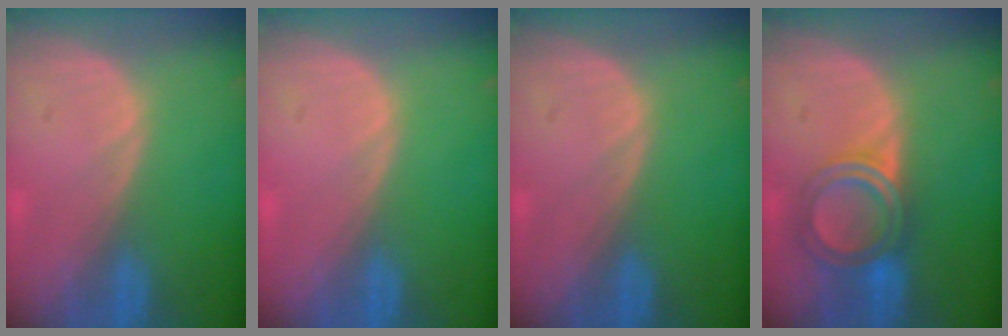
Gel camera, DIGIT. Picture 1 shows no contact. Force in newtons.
{"total": 0.0}
{"total": 0.0}
{"total": 5.9, "press": 5.6, "slide": 1.6}